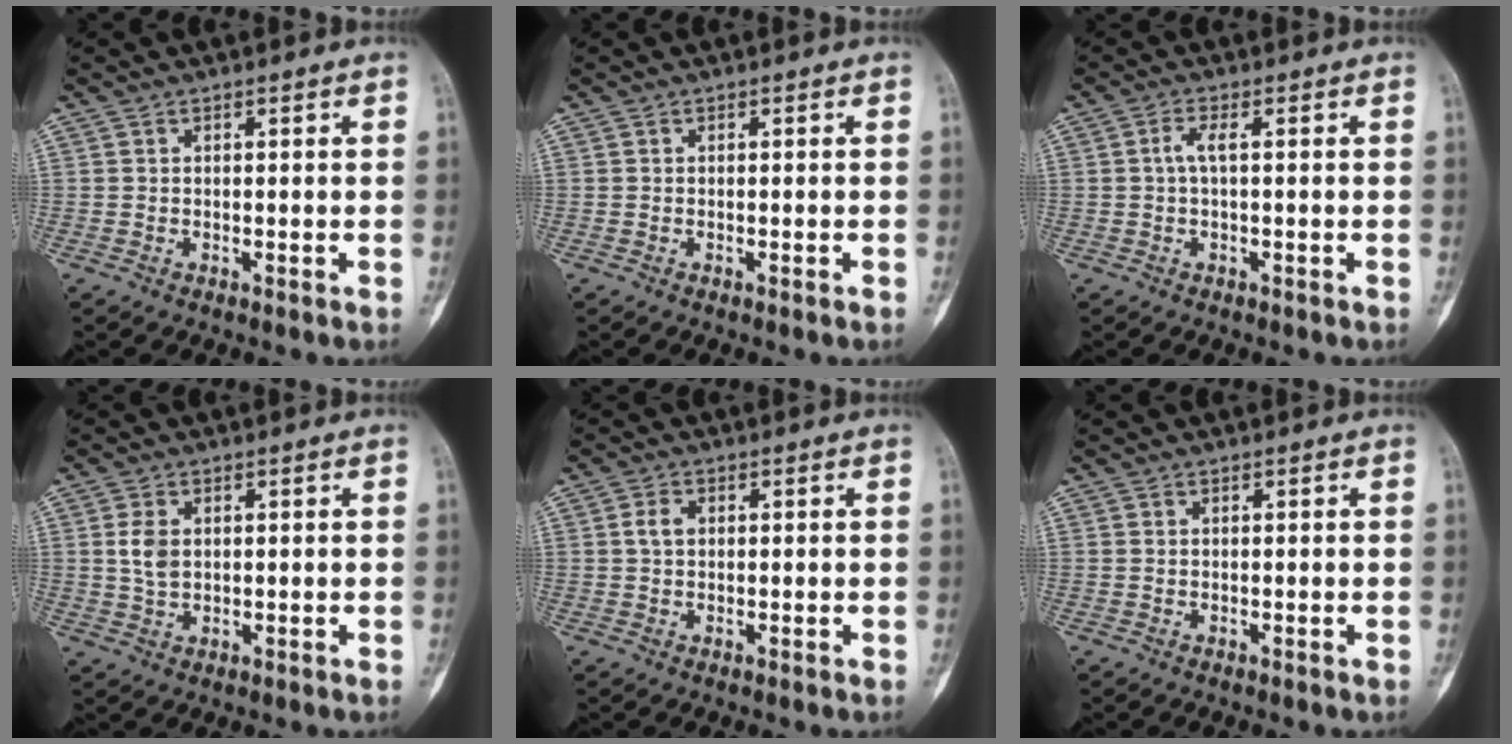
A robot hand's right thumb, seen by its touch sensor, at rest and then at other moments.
{"total": 0.0}
{"total": 2.2, "force": [0.1, 0.6, 2.2], "torque": [-0.052, 0.008, 0.002]}
{"total": 4.0, "force": [0.7, 2.6, 2.9], "torque": [-0.054, -0.002, 0.016]}
{"total": 2.6, "force": [0.5, 1.8, 1.8], "torque": [-0.035, 0.005, 0.007]}
{"total": 0.0}